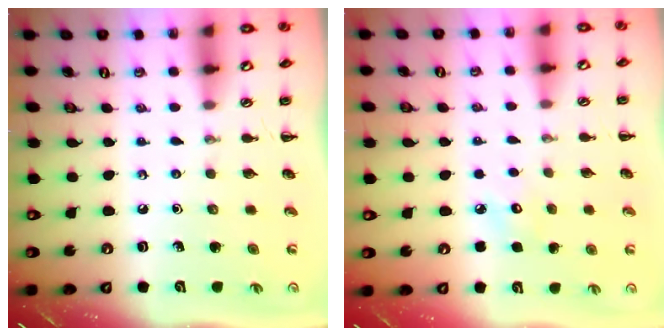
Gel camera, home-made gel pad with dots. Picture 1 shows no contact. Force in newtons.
{"total": 3.9, "press": 3.8, "slide": 1.0}